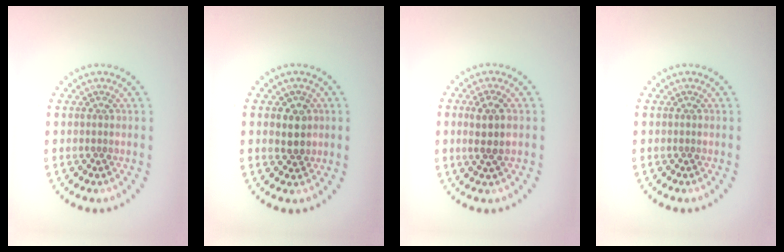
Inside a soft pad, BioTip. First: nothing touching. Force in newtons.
{"total": 2.3, "press": 2.2, "slide": 0.5}
{"total": 2.5, "press": 2.3, "slide": 0.9}
{"total": 0.0}